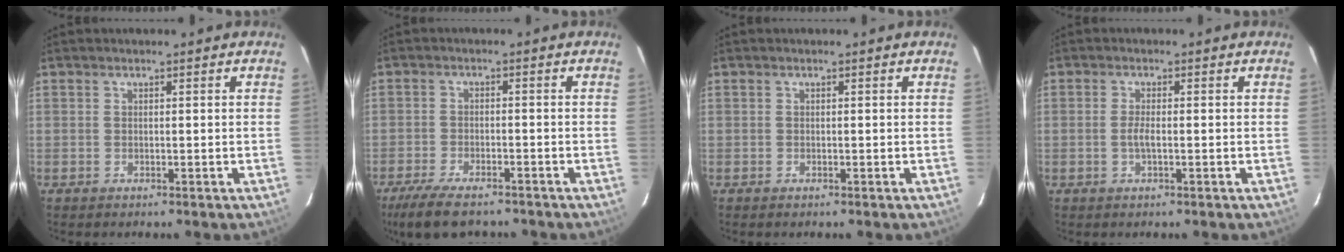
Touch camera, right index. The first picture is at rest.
{"total": 10.2, "force": [-8.2, 3.1, 5.3], "torque": [-0.127, -0.026, -0.141]}
{"total": 0.0}
{"total": 2.1, "force": [-0.5, 0.4, 2.0], "torque": [-0.042, -0.001, -0.010]}